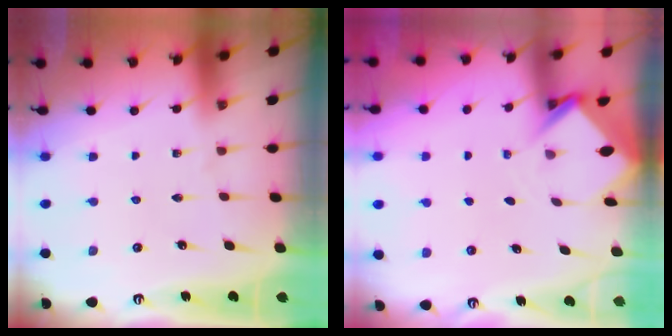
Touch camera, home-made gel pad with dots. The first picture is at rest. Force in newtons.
{"total": 2.9, "press": 2.9, "slide": 0.2}